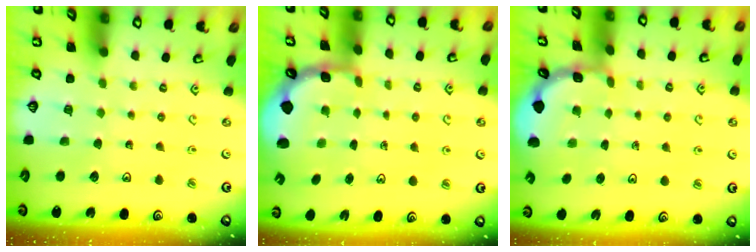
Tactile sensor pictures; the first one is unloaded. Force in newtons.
{"total": 2.4, "press": 2.1, "slide": 1.2}
{"total": 1.9, "press": 1.9, "slide": 0.2}